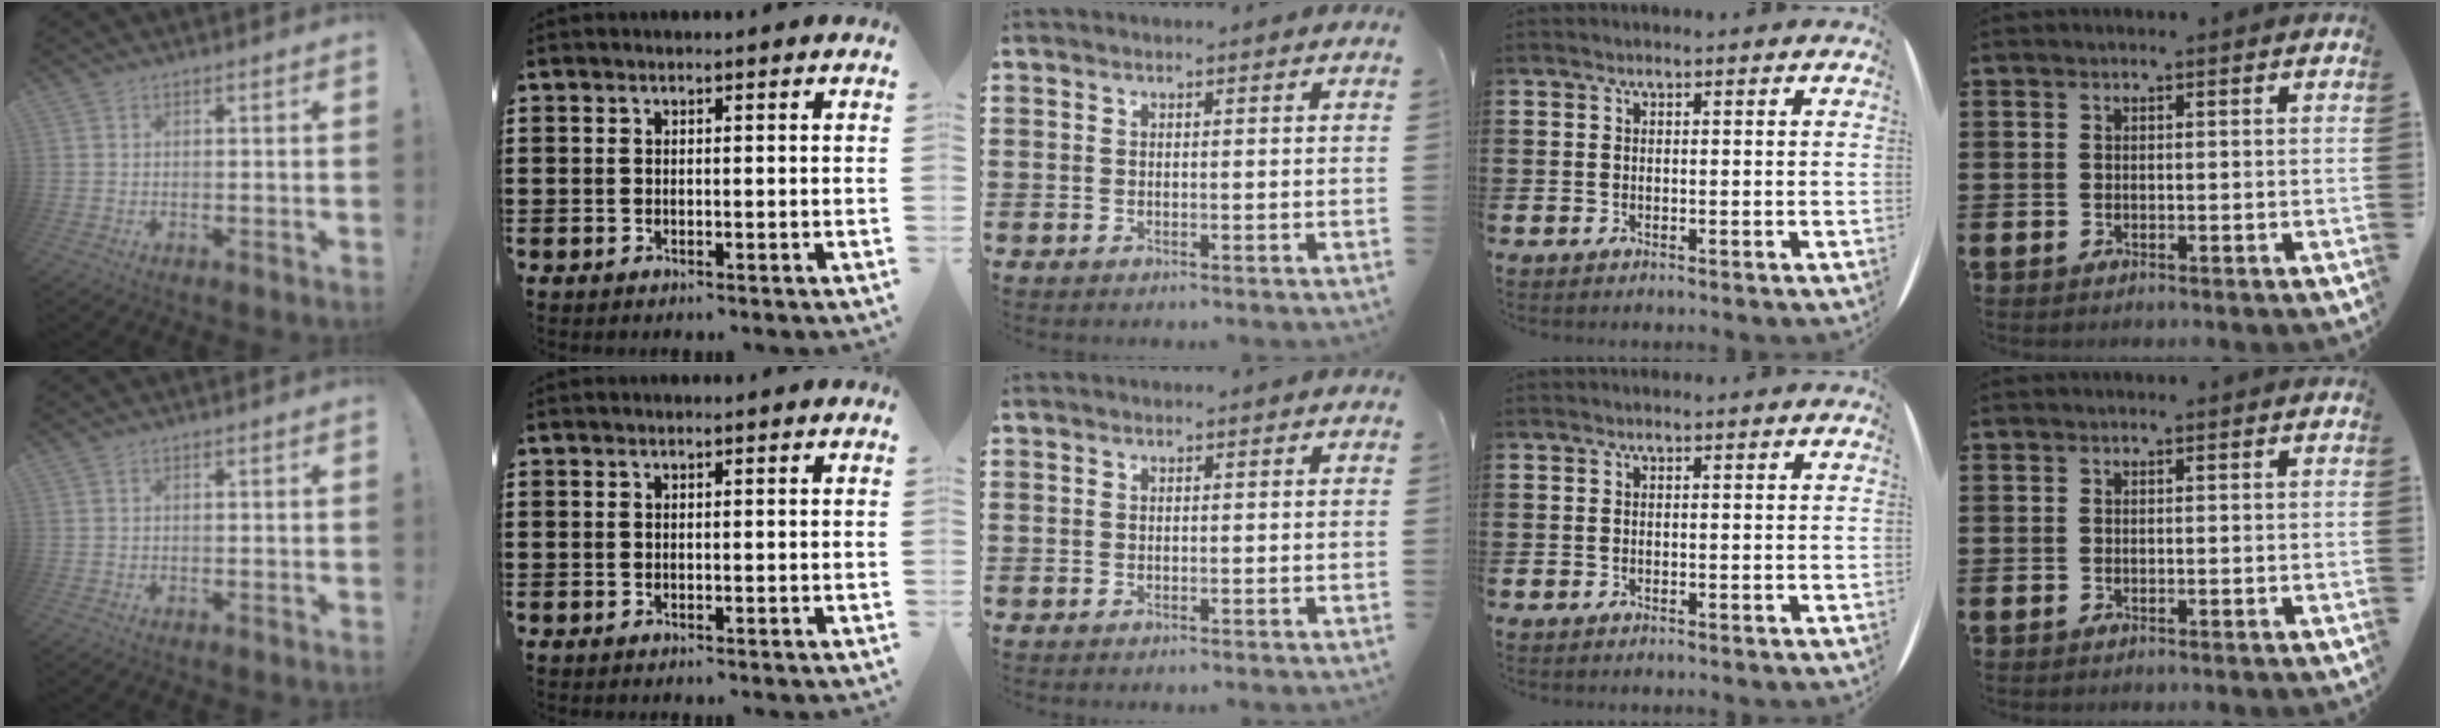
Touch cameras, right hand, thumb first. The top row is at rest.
{}